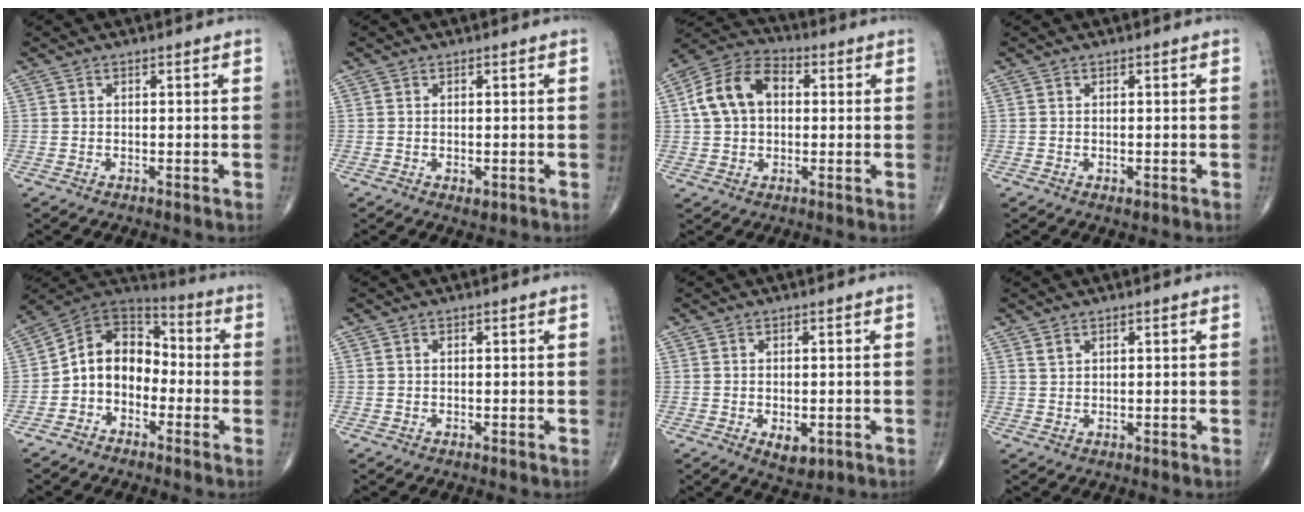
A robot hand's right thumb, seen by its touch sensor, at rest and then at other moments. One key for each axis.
{"total": 1.2, "fx": -0.3, "fy": 0.7, "fz": 0.9, "tx": -0.014, "ty": -0.004, "tz": -0.002}
{"total": 12.2, "fx": 1.9, "fy": 8.6, "fz": 8.5, "tx": -0.149, "ty": 0.028, "tz": 0.023}
{"total": 0.9, "fx": -0.3, "fy": 0.5, "fz": 0.7, "tx": -0.011, "ty": -0.002, "tz": -0.002}
{"total": 11.3, "fx": -2.6, "fy": 8.7, "fz": 6.7, "tx": -0.083, "ty": 0.061, "tz": -0.064}
{"total": 0.0}
{"total": 3.8, "fx": -1.1, "fy": 2.2, "fz": 2.9, "tx": -0.036, "ty": -0.004, "tz": -0.007}
{"total": 1.2, "fx": 0.9, "fy": 0.6, "fz": 0.6, "tx": -0.005, "ty": -0.001, "tz": 0.020}